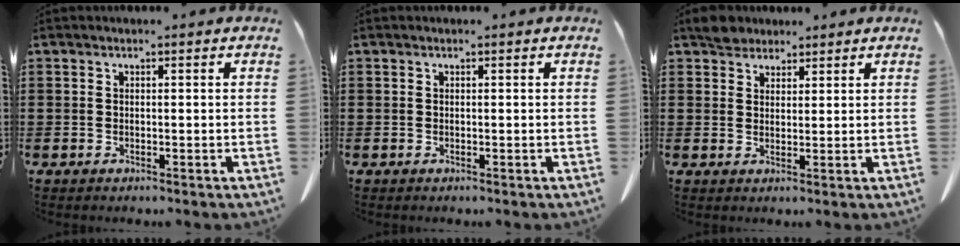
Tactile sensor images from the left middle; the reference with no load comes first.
{"total": 0.0}
{"total": 3.5, "force": [3.0, 1.6, 0.7], "torque": [-0.017, 0.003, 0.058]}